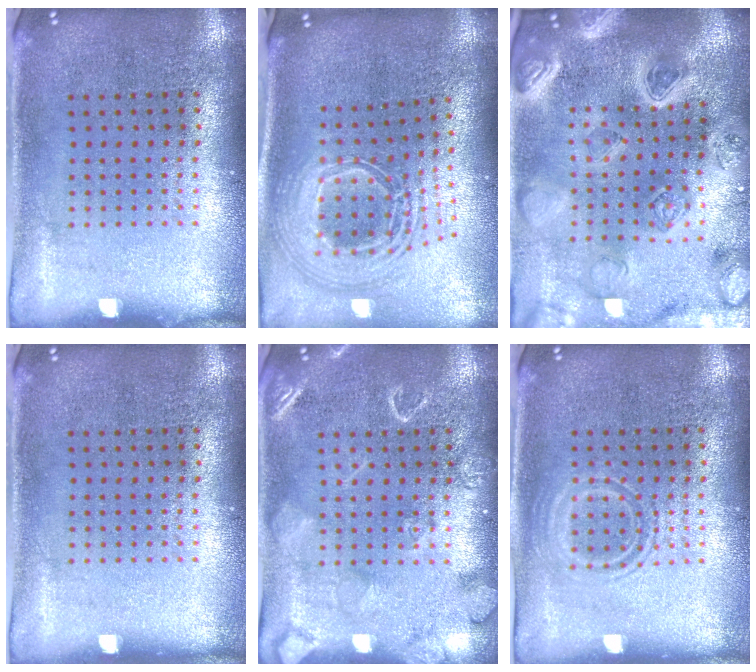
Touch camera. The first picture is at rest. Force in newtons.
{"total": 2.6, "press": 1.8, "slide": 1.8}
{"total": 4.9, "press": 4.2, "slide": 2.5}
{"total": 0.0}
{"total": 2.9, "press": 2.9, "slide": 0.4}
{"total": 1.0, "press": 0.9, "slide": 0.3}